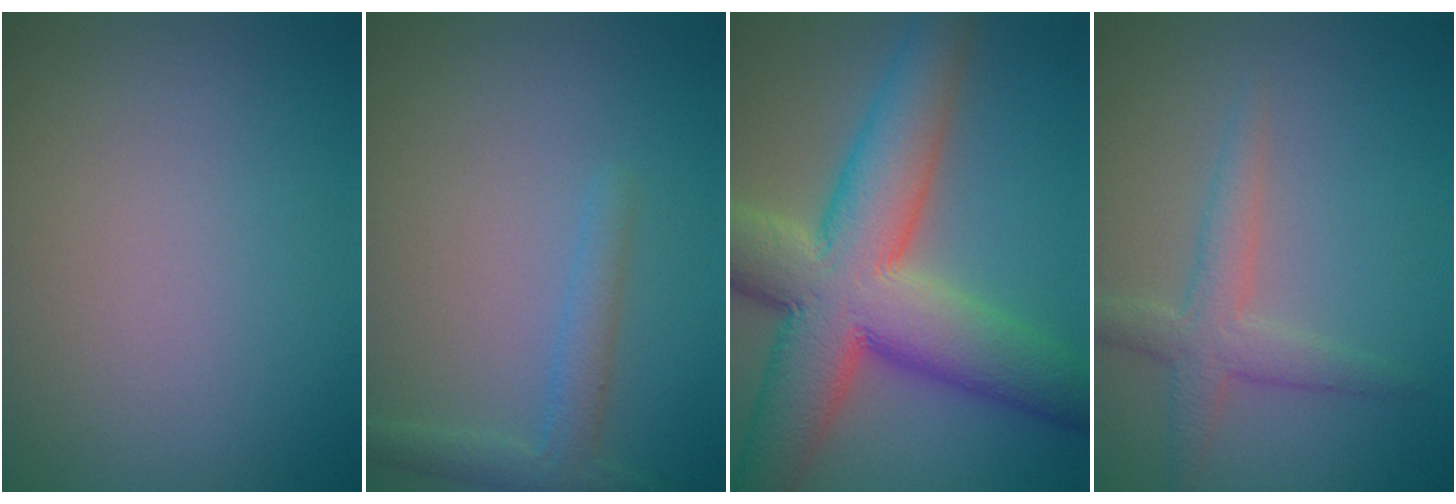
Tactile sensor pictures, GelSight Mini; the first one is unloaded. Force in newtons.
{"total": 2.3, "press": 2.3, "slide": 0.1}
{"total": 12.6, "press": 12.6, "slide": 0.5}
{"total": 2.9, "press": 2.9, "slide": 0.1}